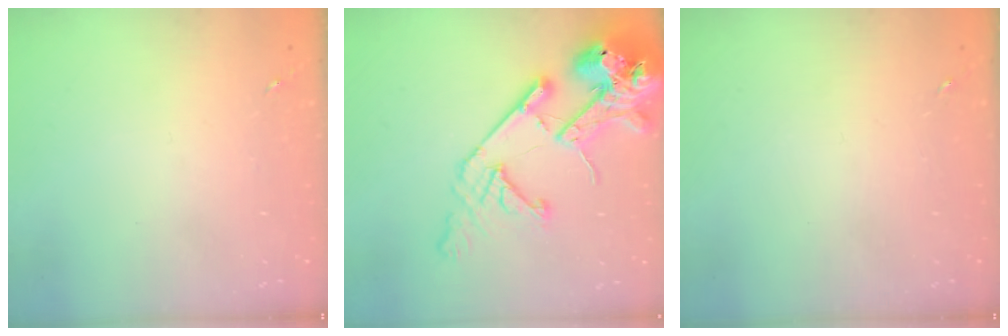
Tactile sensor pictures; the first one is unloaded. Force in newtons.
{"total": 20.3, "press": 20.1, "slide": 2.7}
{"total": 0.0}